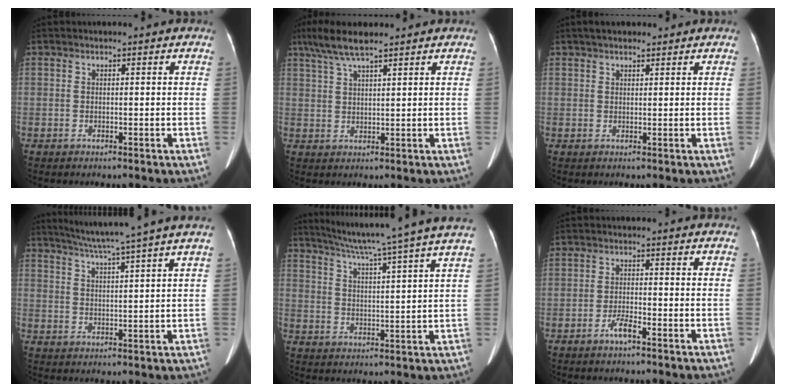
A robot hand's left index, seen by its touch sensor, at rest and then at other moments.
{"total": 6.5, "force": [4.9, 0.6, 4.2], "torque": [-0.088, 0.022, 0.091]}
{"total": 3.5, "force": [2.8, 1.3, 1.7], "torque": [-0.027, 0.026, 0.043]}
{"total": 10.6, "force": [8.8, -2.3, 5.5], "torque": [-0.091, 0.001, 0.127]}
{"total": 17.0, "force": [14.3, -2.4, 8.9], "torque": [-0.149, -0.017, 0.192]}
{"total": 2.6, "force": [-1.9, 0.2, 1.7], "torque": [-0.036, -0.004, -0.038]}